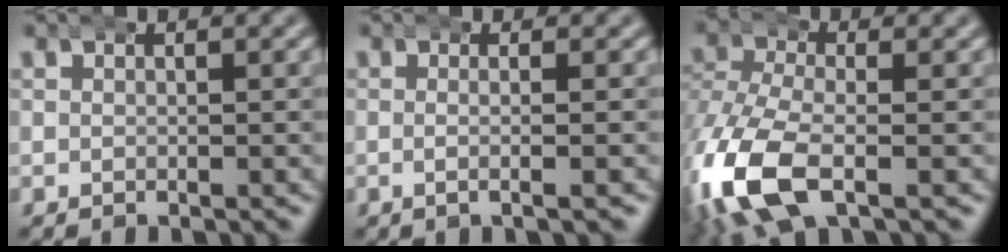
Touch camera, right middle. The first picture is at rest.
{"total": 2.1, "force": [-0.7, -0.2, 2.0], "torque": [-0.038, 0.002, -0.012]}
{"total": 8.0, "force": [-2.4, 5.0, 5.8], "torque": [-0.168, -0.040, -0.020]}